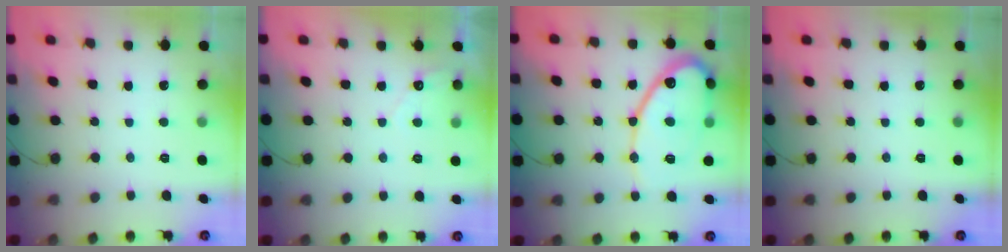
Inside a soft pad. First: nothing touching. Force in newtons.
{"total": 2.5, "press": 2.5, "slide": 0.1}
{"total": 14.5, "press": 14.4, "slide": 1.6}
{"total": 0.0}